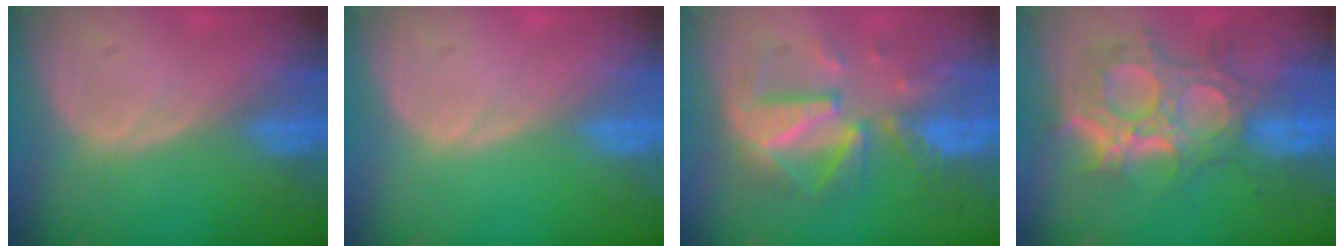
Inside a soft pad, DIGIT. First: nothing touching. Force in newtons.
{"total": 0.0}
{"total": 9.0, "press": 9.0, "slide": 0.4}
{"total": 12.0, "press": 10.6, "slide": 5.6}